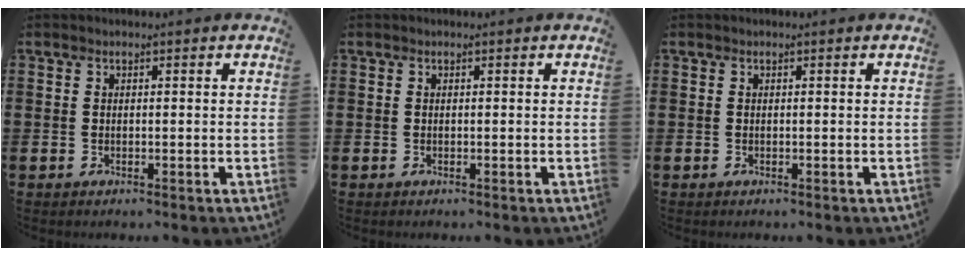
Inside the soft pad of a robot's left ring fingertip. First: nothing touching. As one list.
[{"total": 0.0}, {"total": 0.0}]